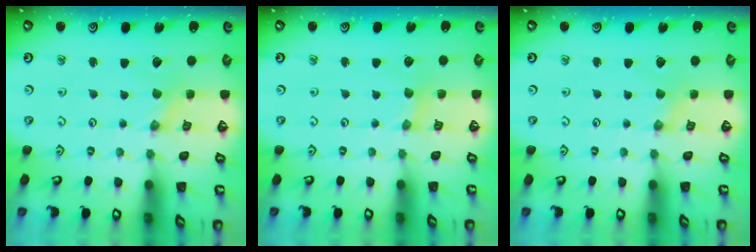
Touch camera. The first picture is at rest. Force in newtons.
{"total": 1.7, "press": 1.7, "slide": 0.3}
{"total": 0.7, "press": 0.7, "slide": 0.2}